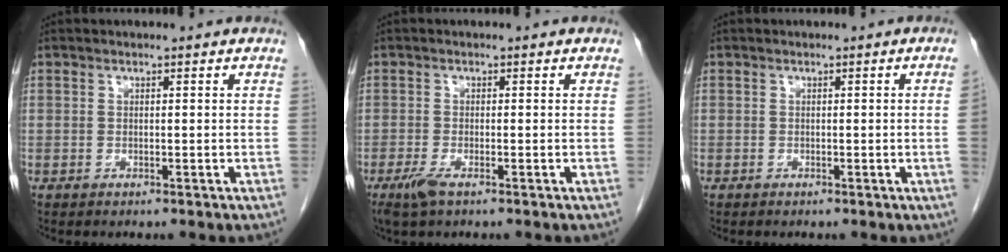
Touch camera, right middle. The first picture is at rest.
{"total": 2.6, "force": [-1.6, 0.5, 2.0], "torque": [-0.046, -0.006, -0.032]}
{"total": 1.4, "force": [-0.2, -0.6, 1.2], "torque": [-0.006, -0.001, -0.002]}